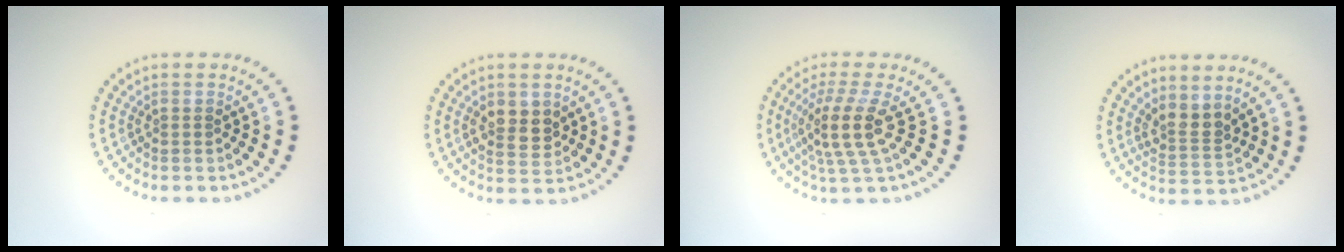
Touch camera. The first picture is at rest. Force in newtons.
{"total": 2.9, "press": 2.8, "slide": 0.5}
{"total": 4.1, "press": 2.9, "slide": 2.8}
{"total": 2.5, "press": 1.8, "slide": 1.7}